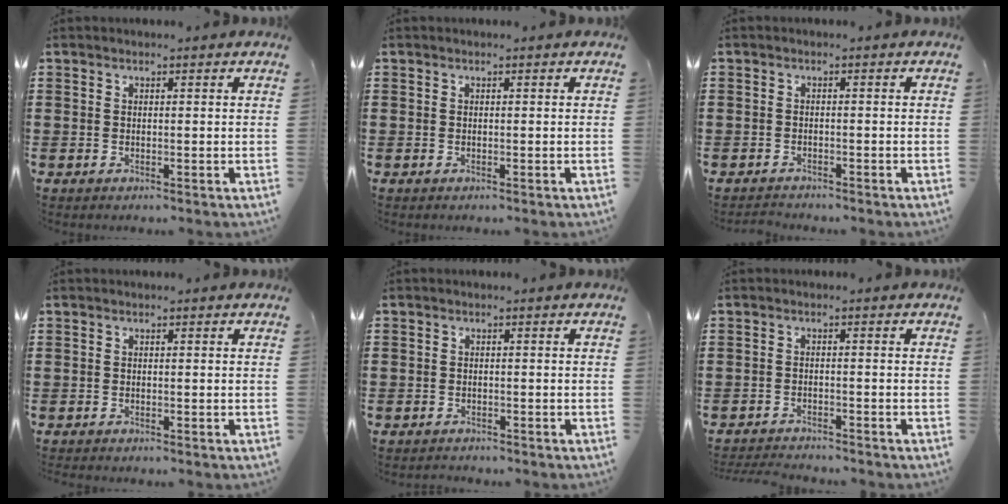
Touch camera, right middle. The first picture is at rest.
{"total": 0.0}
{"total": 1.3, "force": [-1.3, 0.3, -0.1], "torque": [-0.001, 0.003, -0.030]}
{"total": 0.0}
{"total": 1.2, "force": [-1.1, 0.5, -0.2], "torque": [0.001, 0.004, -0.025]}
{"total": 2.3, "force": [-2.3, 0.1, 0.1], "torque": [-0.007, -0.002, -0.048]}